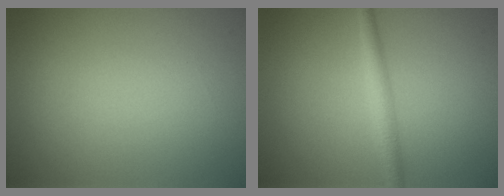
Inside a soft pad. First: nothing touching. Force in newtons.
{"total": 2.2, "press": 2.2, "slide": 0.1}